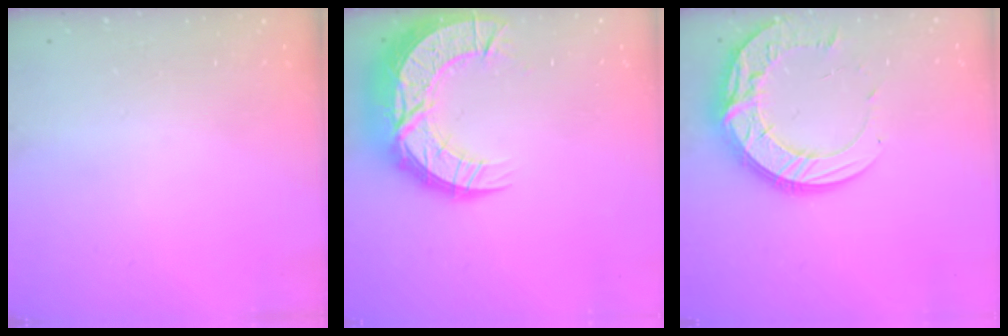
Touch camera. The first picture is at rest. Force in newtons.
{"total": 24.0, "press": 23.9, "slide": 1.9}
{"total": 16.9, "press": 16.9, "slide": 1.6}